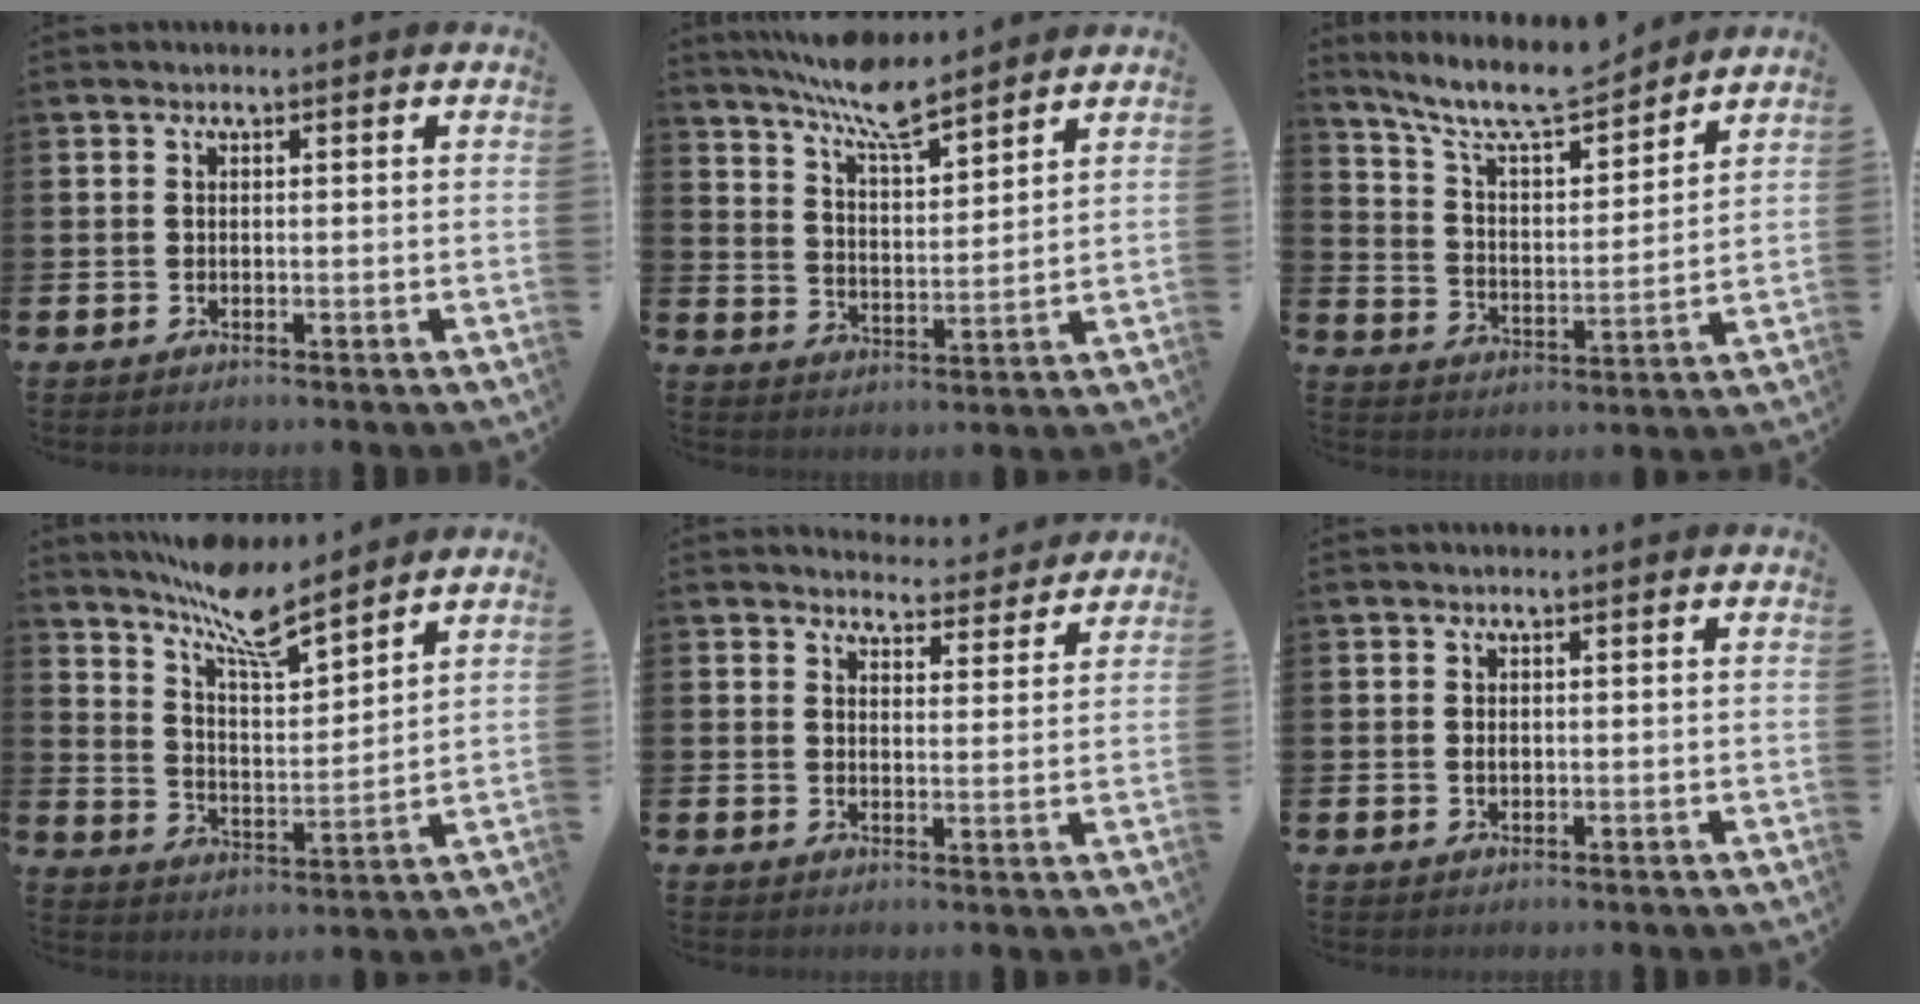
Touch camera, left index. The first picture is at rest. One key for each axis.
{"total": 8.1, "fx": 7.5, "fy": 0.9, "fz": 2.9, "tx": -0.085, "ty": -0.039, "tz": 0.136}
{"total": 9.3, "fx": 8.5, "fy": 1.8, "fz": 3.4, "tx": -0.097, "ty": -0.052, "tz": 0.150}
{"total": 9.4, "fx": 8.6, "fy": 1.2, "fz": 3.7, "tx": -0.098, "ty": -0.051, "tz": 0.153}
{"total": 4.0, "fx": 3.9, "fy": 0.8, "fz": 0.1, "tx": -0.004, "ty": -0.031, "tz": 0.068}
{"total": 0.7, "fx": 0.1, "fy": 0.5, "fz": 0.6, "tx": -0.011, "ty": 0.003, "tz": 0.000}